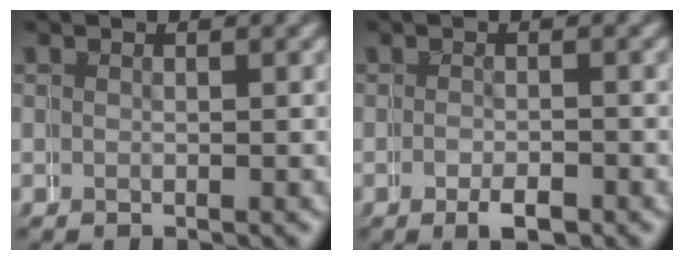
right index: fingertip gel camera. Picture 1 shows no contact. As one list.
[{"total": 1.9, "force": [-1.0, 0.7, 1.4], "torque": [-0.014, 0.002, -0.019]}]